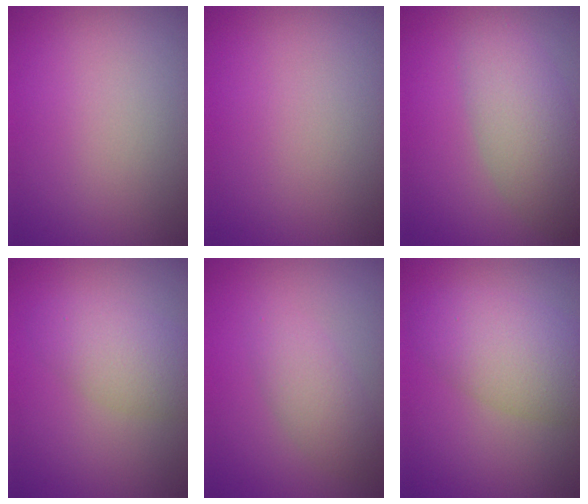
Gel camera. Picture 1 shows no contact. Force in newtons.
{"total": 0.0}
{"total": 5.1, "press": 5.0, "slide": 0.4}
{"total": 3.8, "press": 3.8, "slide": 0.0}
{"total": 2.8, "press": 2.8, "slide": 0.1}
{"total": 5.9, "press": 5.9, "slide": 0.4}